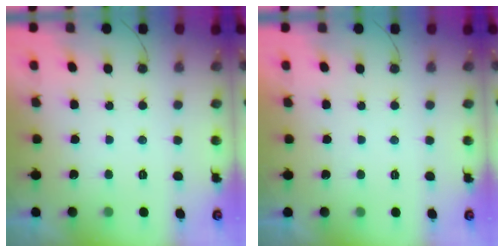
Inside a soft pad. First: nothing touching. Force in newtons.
{"total": 1.9, "press": 1.9, "slide": 0.0}